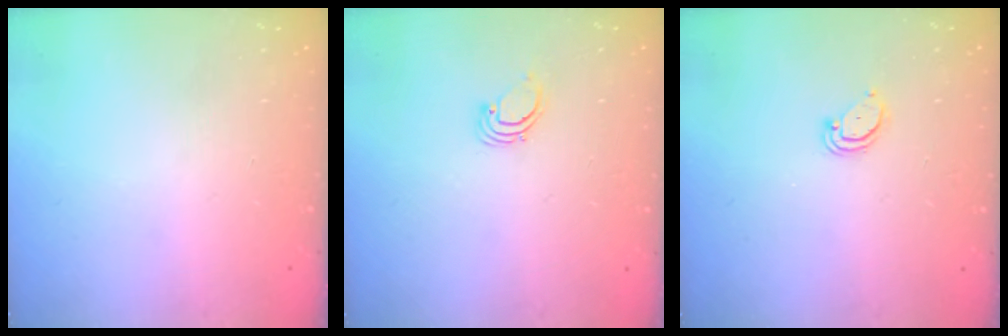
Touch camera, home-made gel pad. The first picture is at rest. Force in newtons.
{"total": 1.9, "press": 1.9, "slide": 0.1}
{"total": 2.6, "press": 2.6, "slide": 0.2}